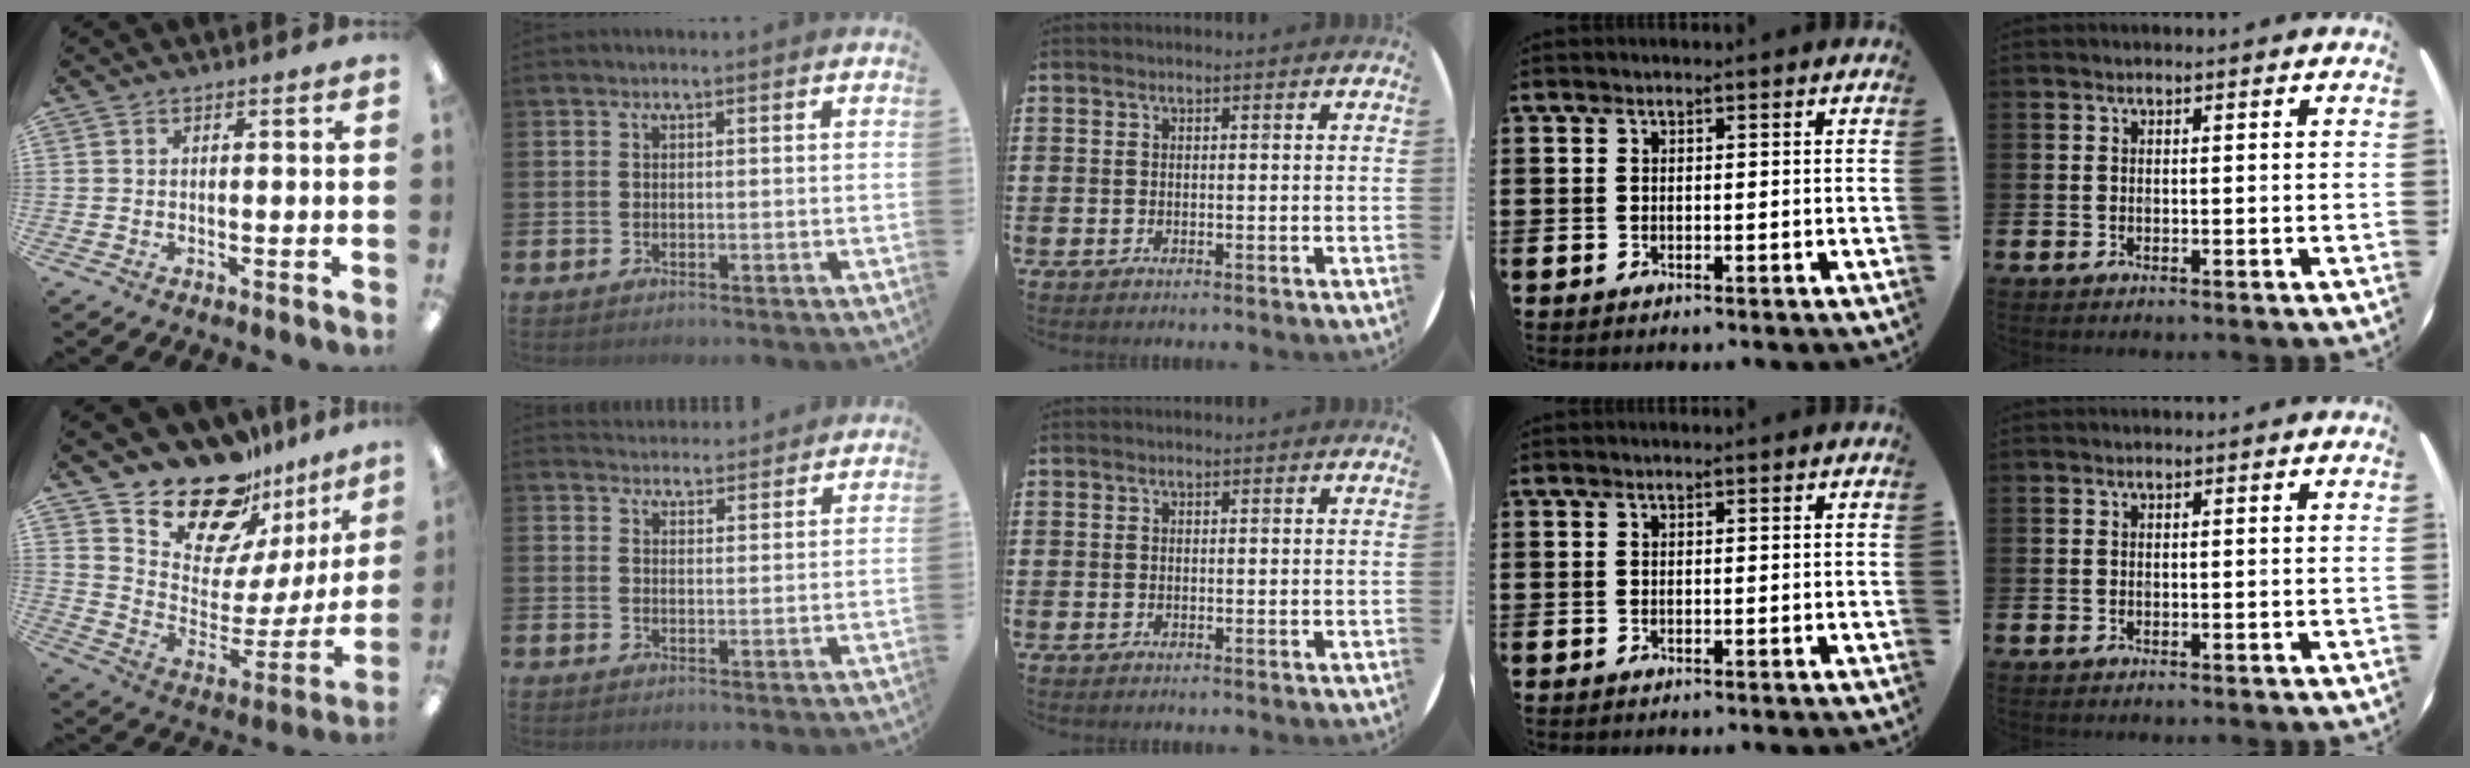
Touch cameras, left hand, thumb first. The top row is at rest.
{"thumb": {"total": 19.6, "force": [16.6, 8.4, 6.1], "torque": [-0.106, -0.132, 0.295]}, "index": {"total": 3.8, "force": [3.7, 0.7, -0.3], "torque": [0.001, -0.021, 0.068]}}